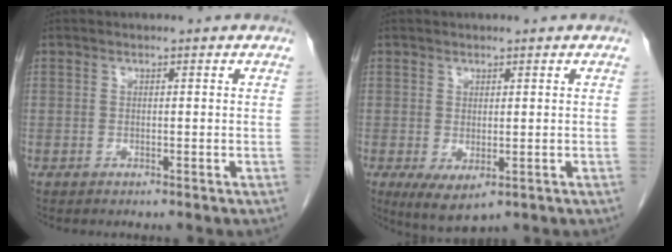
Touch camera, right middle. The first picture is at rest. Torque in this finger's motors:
{"motor_torque": [0.48, -0.68, 0.28, 0.07]}